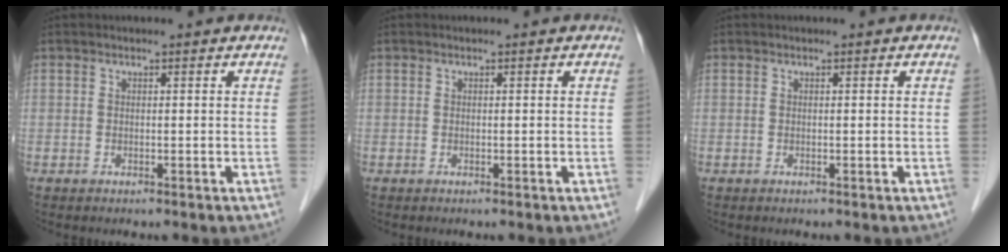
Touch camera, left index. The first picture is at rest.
{"total": 0.0}
{"total": 0.0}